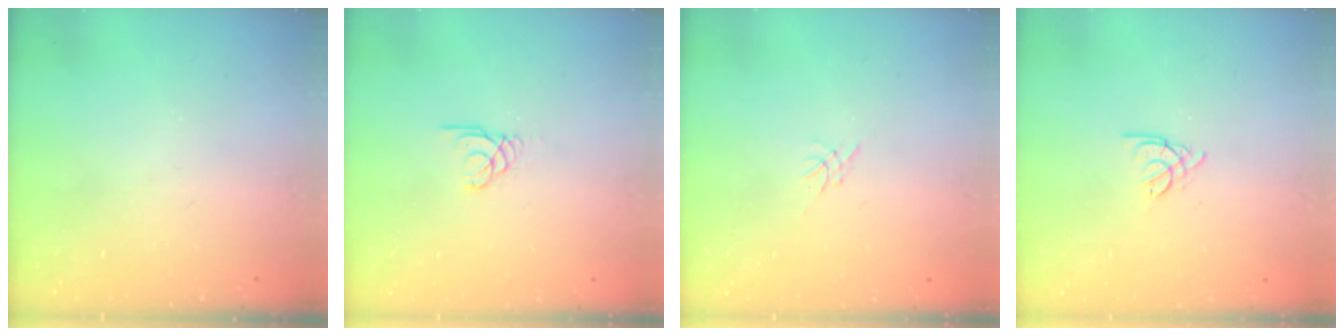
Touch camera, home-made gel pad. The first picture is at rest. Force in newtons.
{"total": 1.7, "press": 1.7, "slide": 0.2}
{"total": 0.0}
{"total": 1.8, "press": 1.7, "slide": 0.5}